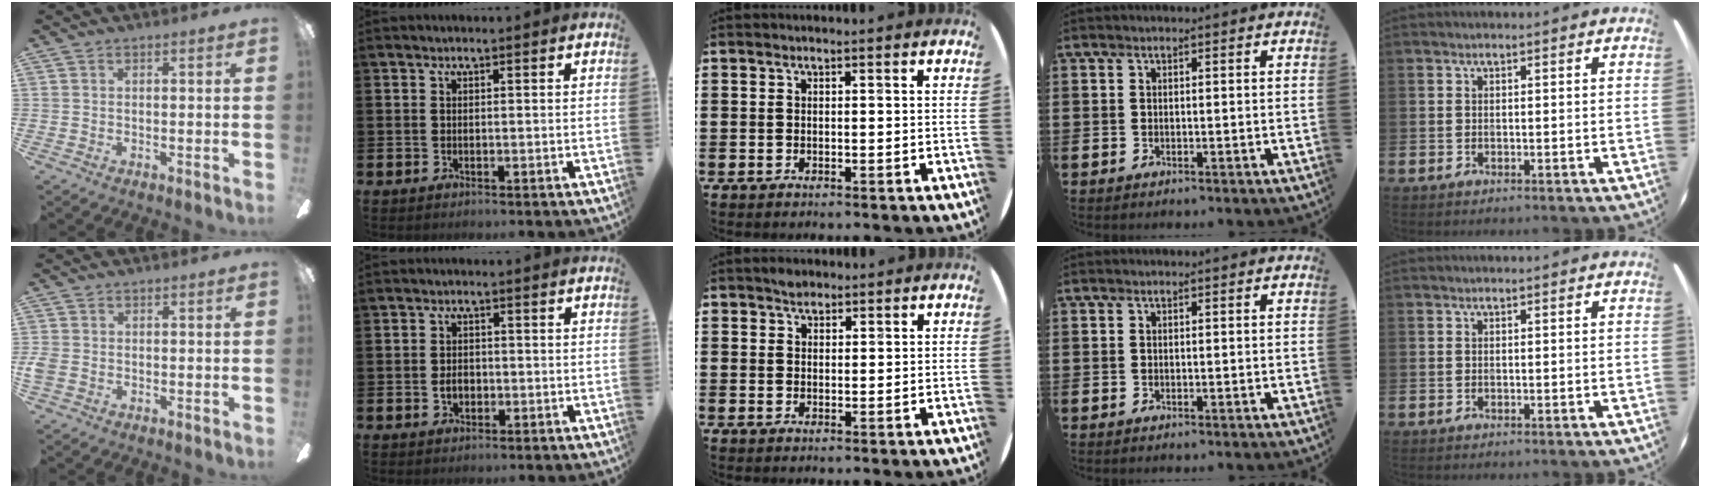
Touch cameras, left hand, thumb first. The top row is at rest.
{"thumb": {"total": 2.1, "force": [-0.4, 1.7, 1.1], "torque": [-0.026, 0.002, -0.009]}, "index": {"total": 2.1, "force": [-0.5, 1.6, 1.2], "torque": [-0.013, 0.001, -0.014]}, "middle": {"total": 1.7, "force": [1.6, 0.7, 0.1], "torque": [0.004, -0.001, 0.029]}}